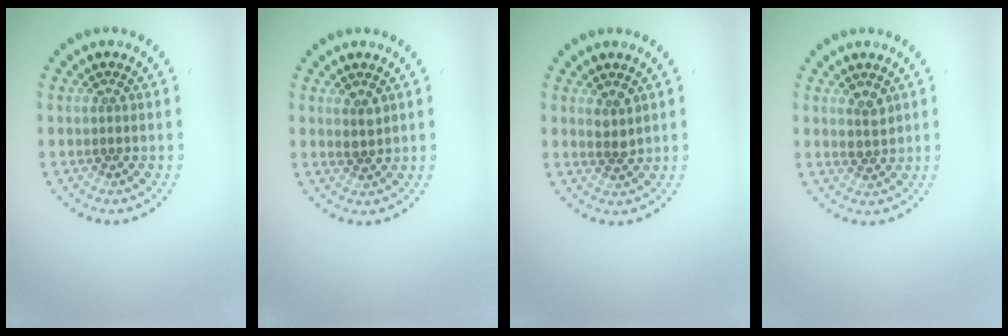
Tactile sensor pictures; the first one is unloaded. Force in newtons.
{"total": 1.3, "press": 1.1, "slide": 0.7}
{"total": 1.4, "press": 1.2, "slide": 0.8}
{"total": 1.4, "press": 1.3, "slide": 0.7}